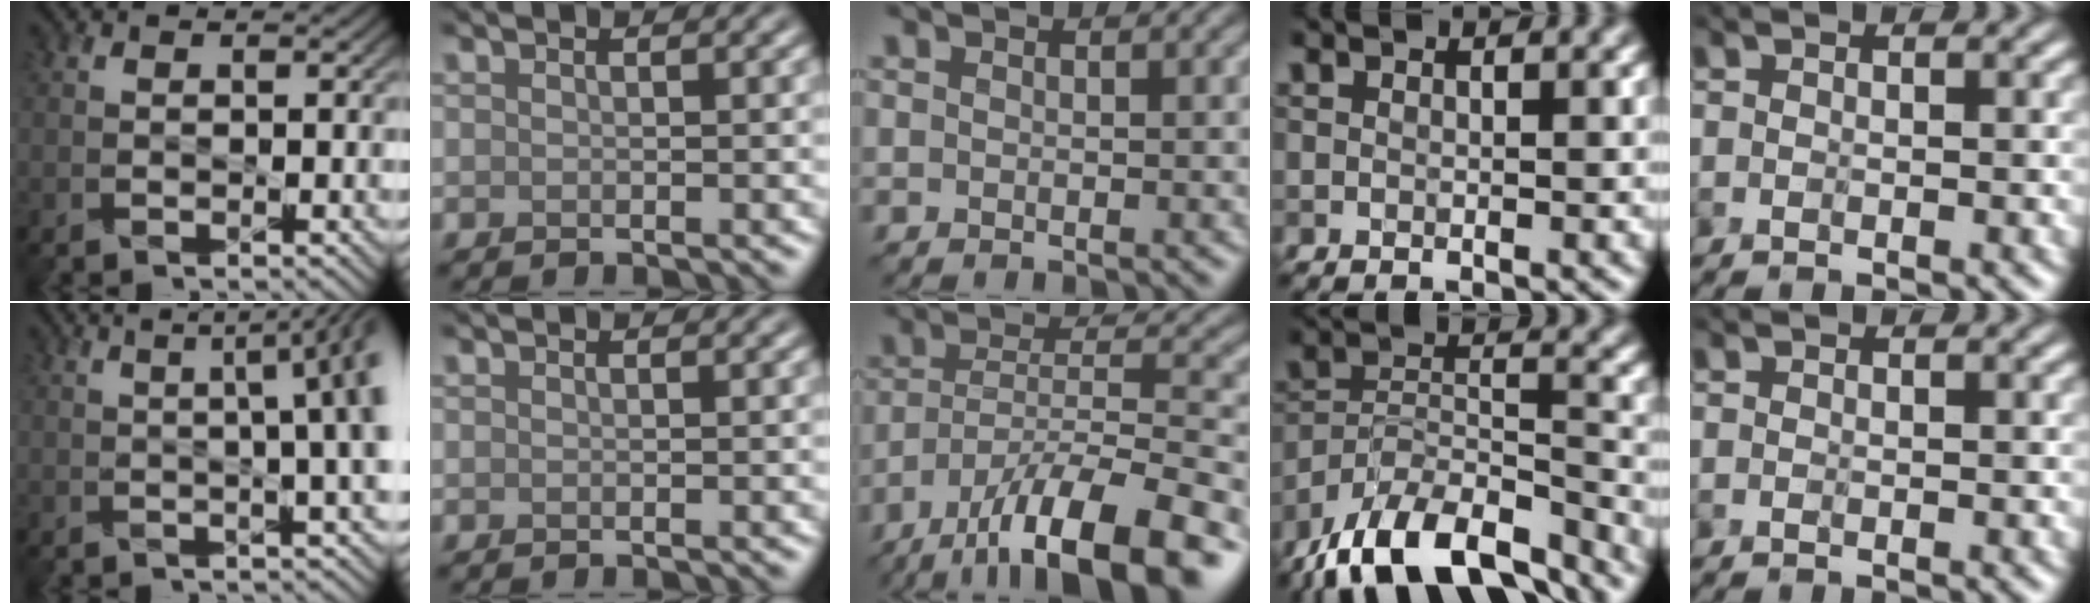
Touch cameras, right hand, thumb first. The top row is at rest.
{"thumb": {"total": 9.3, "force": [1.2, 2.7, 8.9], "torque": [-0.075, 0.033, 0.003]}, "middle": {"total": 13.1, "force": [-8.8, 3.6, 9.0], "torque": [-0.155, 0.004, -0.149]}, "ring": {"total": 13.2, "force": [-10.8, 4.6, 6.1], "torque": [-0.116, 0.000, -0.177]}}